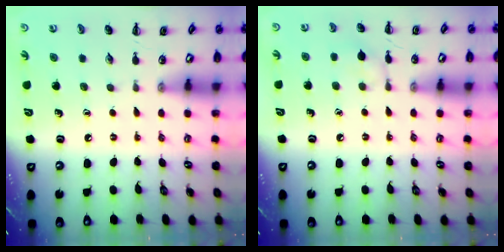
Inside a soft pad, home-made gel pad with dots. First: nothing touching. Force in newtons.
{"total": 6.3, "press": 6.0, "slide": 2.0}